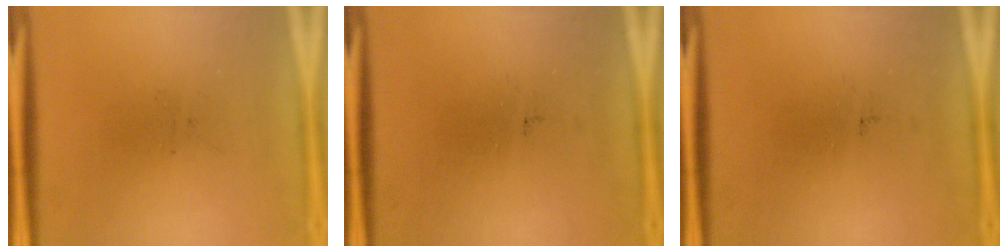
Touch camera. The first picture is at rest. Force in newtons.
{"total": 0.0}
{"total": 0.0}